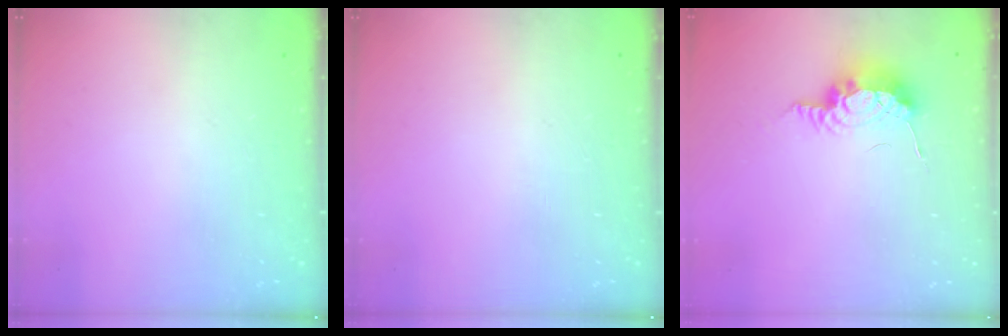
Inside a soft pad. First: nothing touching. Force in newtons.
{"total": 0.0}
{"total": 8.5, "press": 8.3, "slide": 1.8}